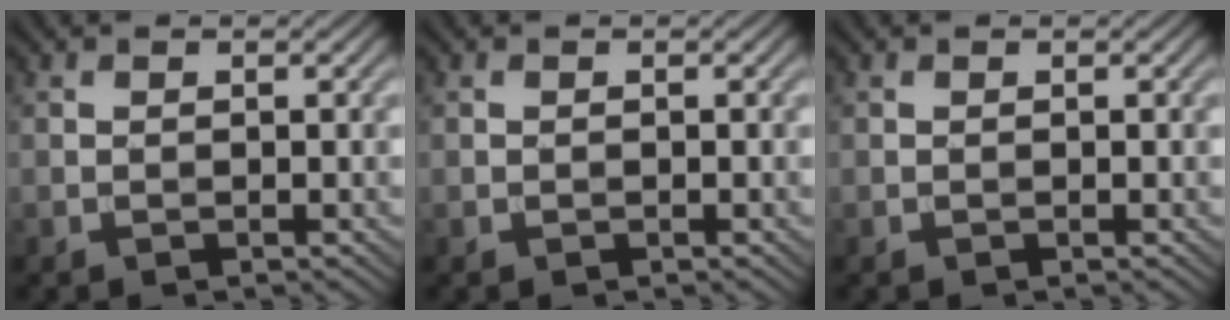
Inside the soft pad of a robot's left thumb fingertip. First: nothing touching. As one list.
[{"total": 0.0}, {"total": 0.0}]